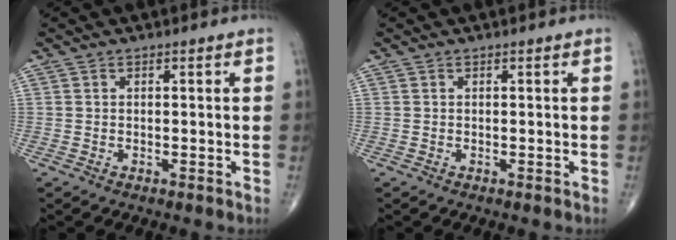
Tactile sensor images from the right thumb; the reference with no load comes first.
{"total": 0.0}